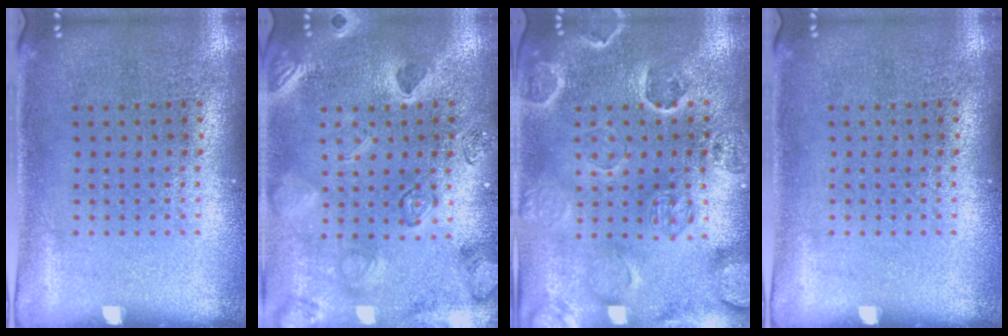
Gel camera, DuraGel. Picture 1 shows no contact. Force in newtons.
{"total": 2.5, "press": 2.3, "slide": 0.8}
{"total": 2.7, "press": 2.6, "slide": 0.6}
{"total": 0.0}